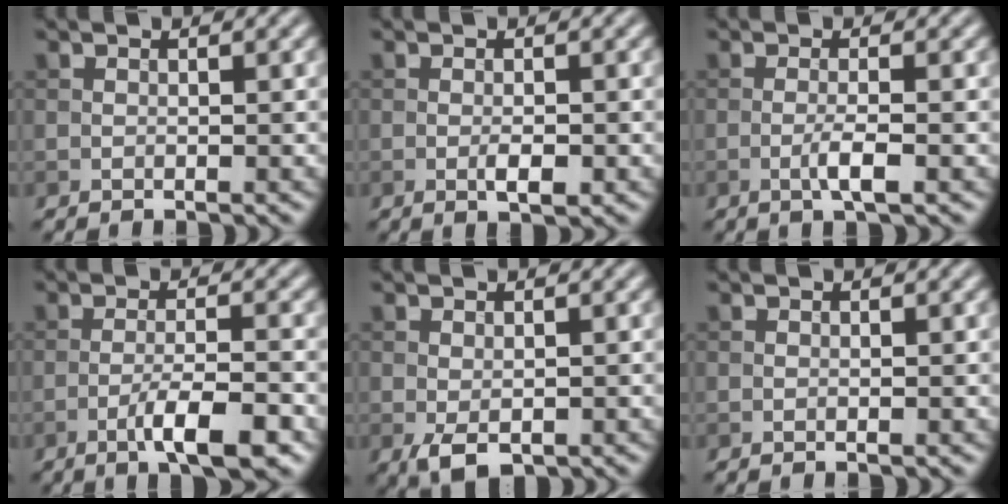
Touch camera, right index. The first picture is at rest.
{"total": 1.8, "force": [-0.6, 0.5, 1.6], "torque": [-0.029, -0.001, -0.010]}
{"total": 2.2, "force": [-0.7, 0.2, 2.0], "torque": [-0.039, 0.003, -0.018]}
{"total": 5.1, "force": [-2.7, 0.9, 4.2], "torque": [-0.074, 0.003, -0.045]}
{"total": 2.5, "force": [-0.9, 1.3, 1.8], "torque": [-0.041, -0.010, -0.013]}
{"total": 0.0}